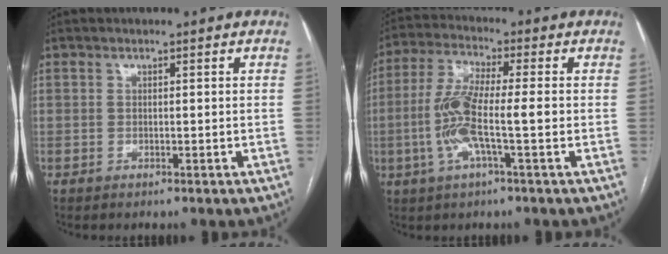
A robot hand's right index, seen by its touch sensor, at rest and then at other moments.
{"total": 9.4, "force": [-1.8, 0.8, 9.2], "torque": [-0.192, 0.007, -0.042]}